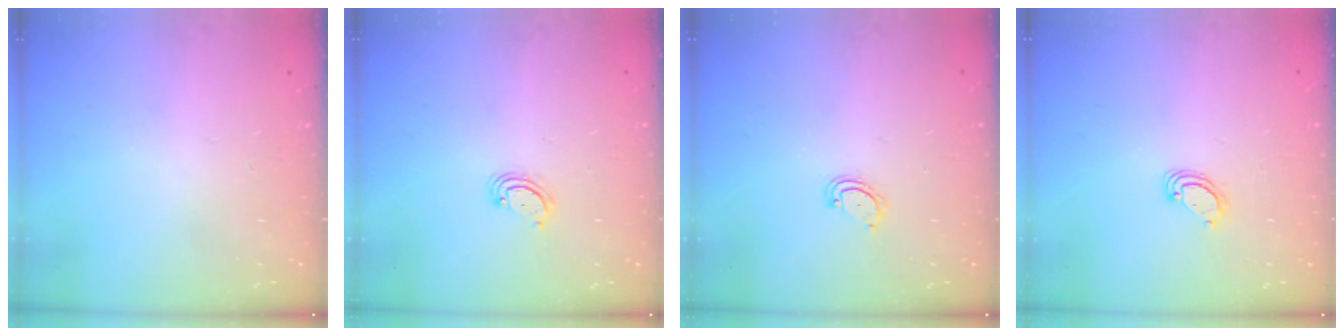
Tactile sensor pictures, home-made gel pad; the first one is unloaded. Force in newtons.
{"total": 2.9, "press": 2.8, "slide": 0.4}
{"total": 2.5, "press": 2.5, "slide": 0.2}
{"total": 4.1, "press": 4.1, "slide": 0.2}